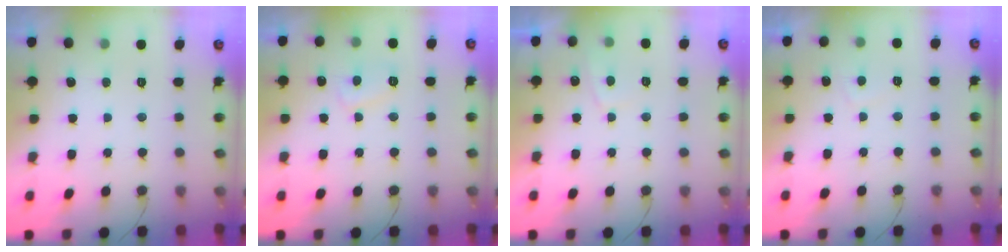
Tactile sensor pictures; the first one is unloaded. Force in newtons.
{"total": 5.7, "press": 5.7, "slide": 0.3}
{"total": 1.8, "press": 1.7, "slide": 0.7}
{"total": 0.8, "press": 0.6, "slide": 0.5}